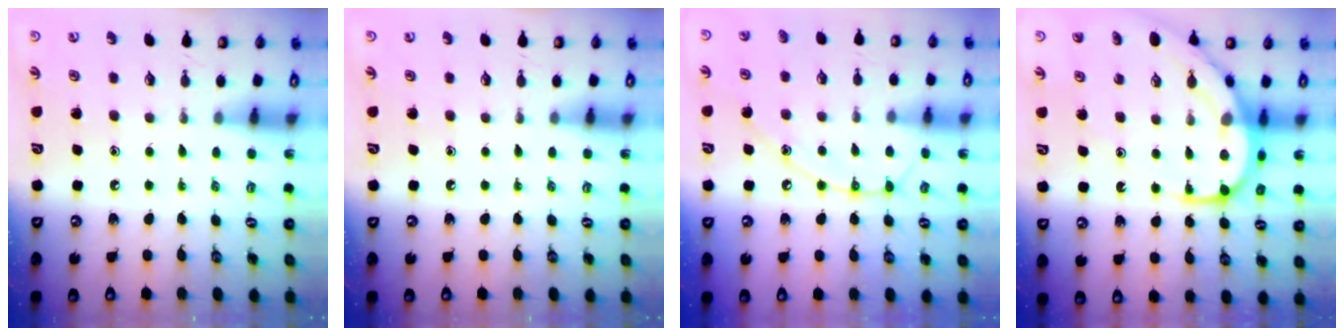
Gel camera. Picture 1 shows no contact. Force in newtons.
{"total": 0.0}
{"total": 11.9, "press": 11.8, "slide": 0.9}
{"total": 14.0, "press": 14.0, "slide": 1.2}